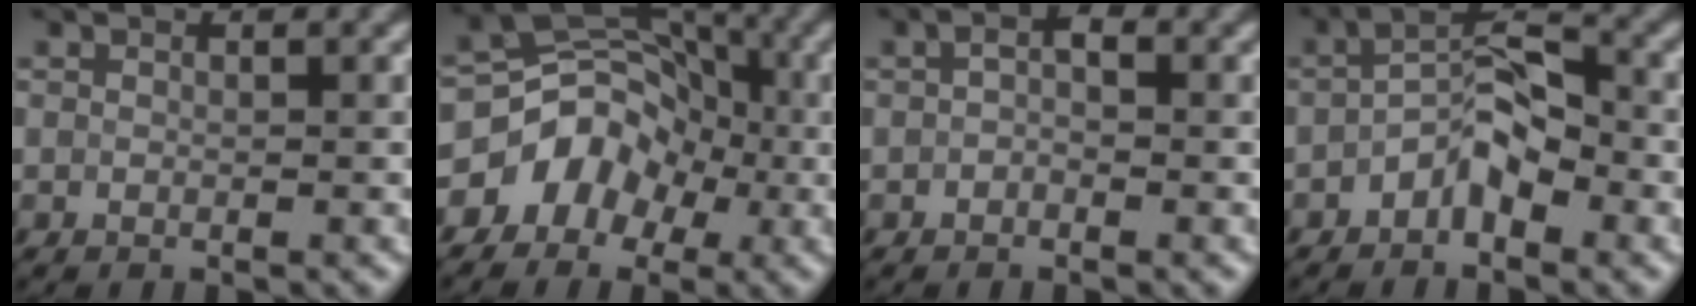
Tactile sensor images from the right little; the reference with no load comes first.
{"total": 6.9, "force": [-2.2, 5.6, 3.2], "torque": [-0.022, 0.014, -0.056]}
{"total": 1.5, "force": [-0.2, 0.9, 1.2], "torque": [-0.020, 0.003, -0.008]}
{"total": 4.3, "force": [-1.8, 2.1, 3.3], "torque": [-0.055, 0.016, -0.040]}